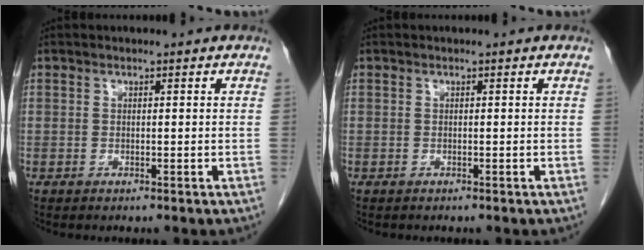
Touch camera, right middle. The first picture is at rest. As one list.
[{"total": 0.0}]